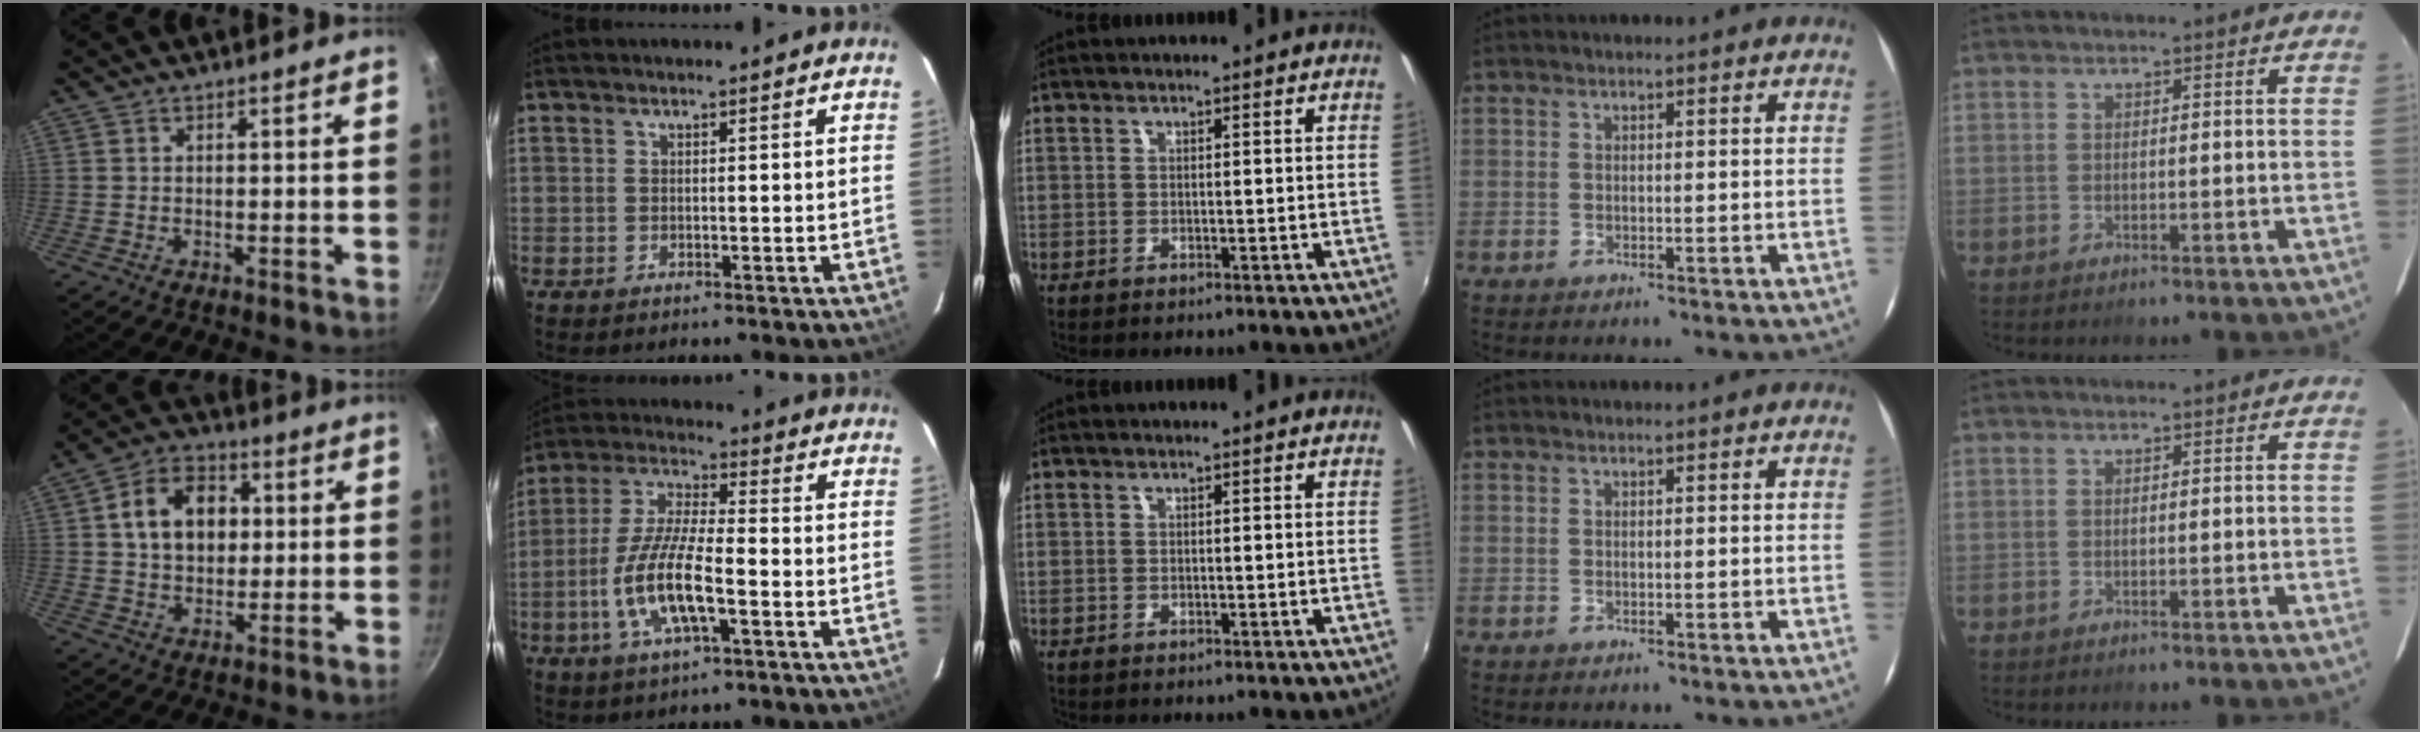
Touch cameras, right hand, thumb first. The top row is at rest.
{"thumb": {"total": 12.7, "force": [2.3, 9.5, 8.1], "torque": [-0.104, 0.015, 0.031]}, "index": {"total": 12.8, "force": [-4.4, 3.3, 11.5], "torque": [-0.243, -0.005, -0.085]}}